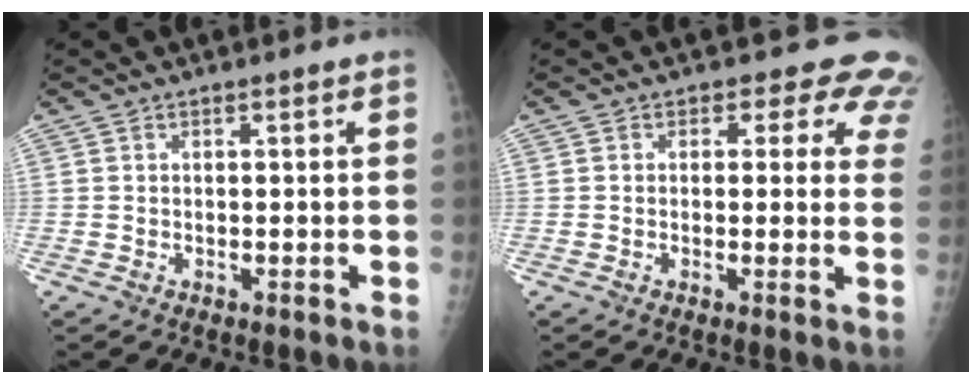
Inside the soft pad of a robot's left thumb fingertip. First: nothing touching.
{"total": 7.4, "force": [5.3, 4.4, 2.7], "torque": [0.015, -0.016, 0.033]}